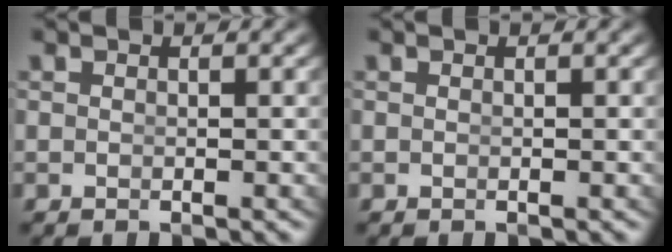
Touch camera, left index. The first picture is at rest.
{"total": 0.0}